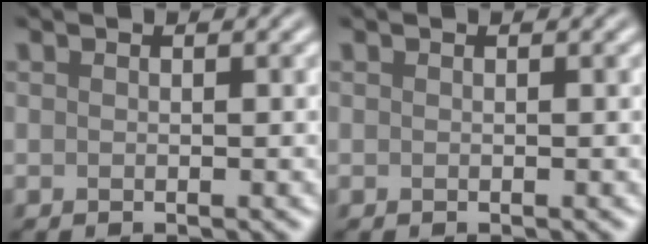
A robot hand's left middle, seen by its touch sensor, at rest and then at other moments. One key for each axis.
{"total": 0.0}